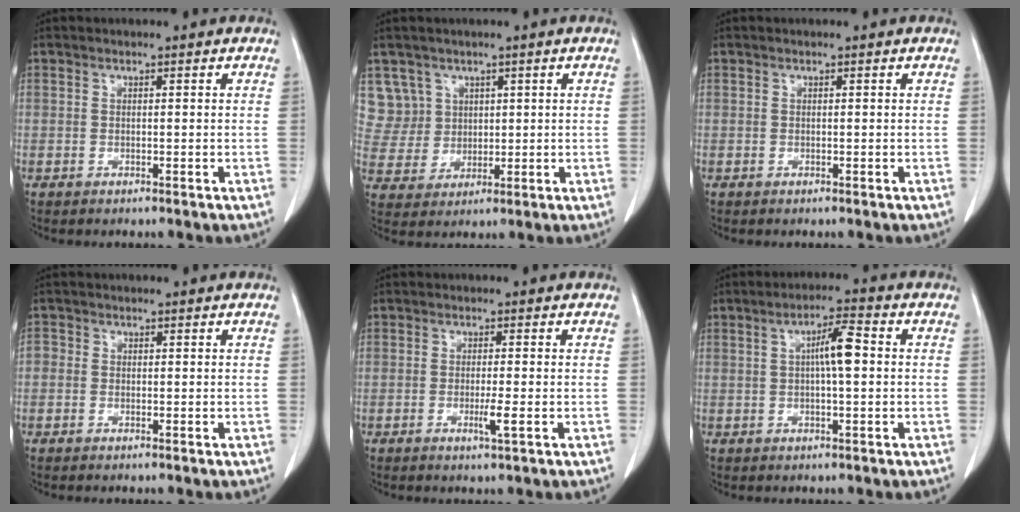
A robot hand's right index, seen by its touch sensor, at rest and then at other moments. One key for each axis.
{"total": 6.7, "fx": 3.4, "fy": 5.7, "fz": -0.4, "tx": 0.012, "ty": 0.013, "tz": 0.080}
{"total": 0.0}
{"total": 1.3, "fx": -0.2, "fy": 1.2, "fz": 0.5, "tx": -0.007, "ty": 0.004, "tz": -0.007}
{"total": 2.4, "fx": -0.7, "fy": -0.2, "fz": 2.3, "tx": -0.042, "ty": -0.005, "tz": -0.010}
{"total": 5.2, "fx": 0.6, "fy": 0.5, "fz": 5.1, "tx": -0.090, "ty": 0.010, "tz": 0.007}